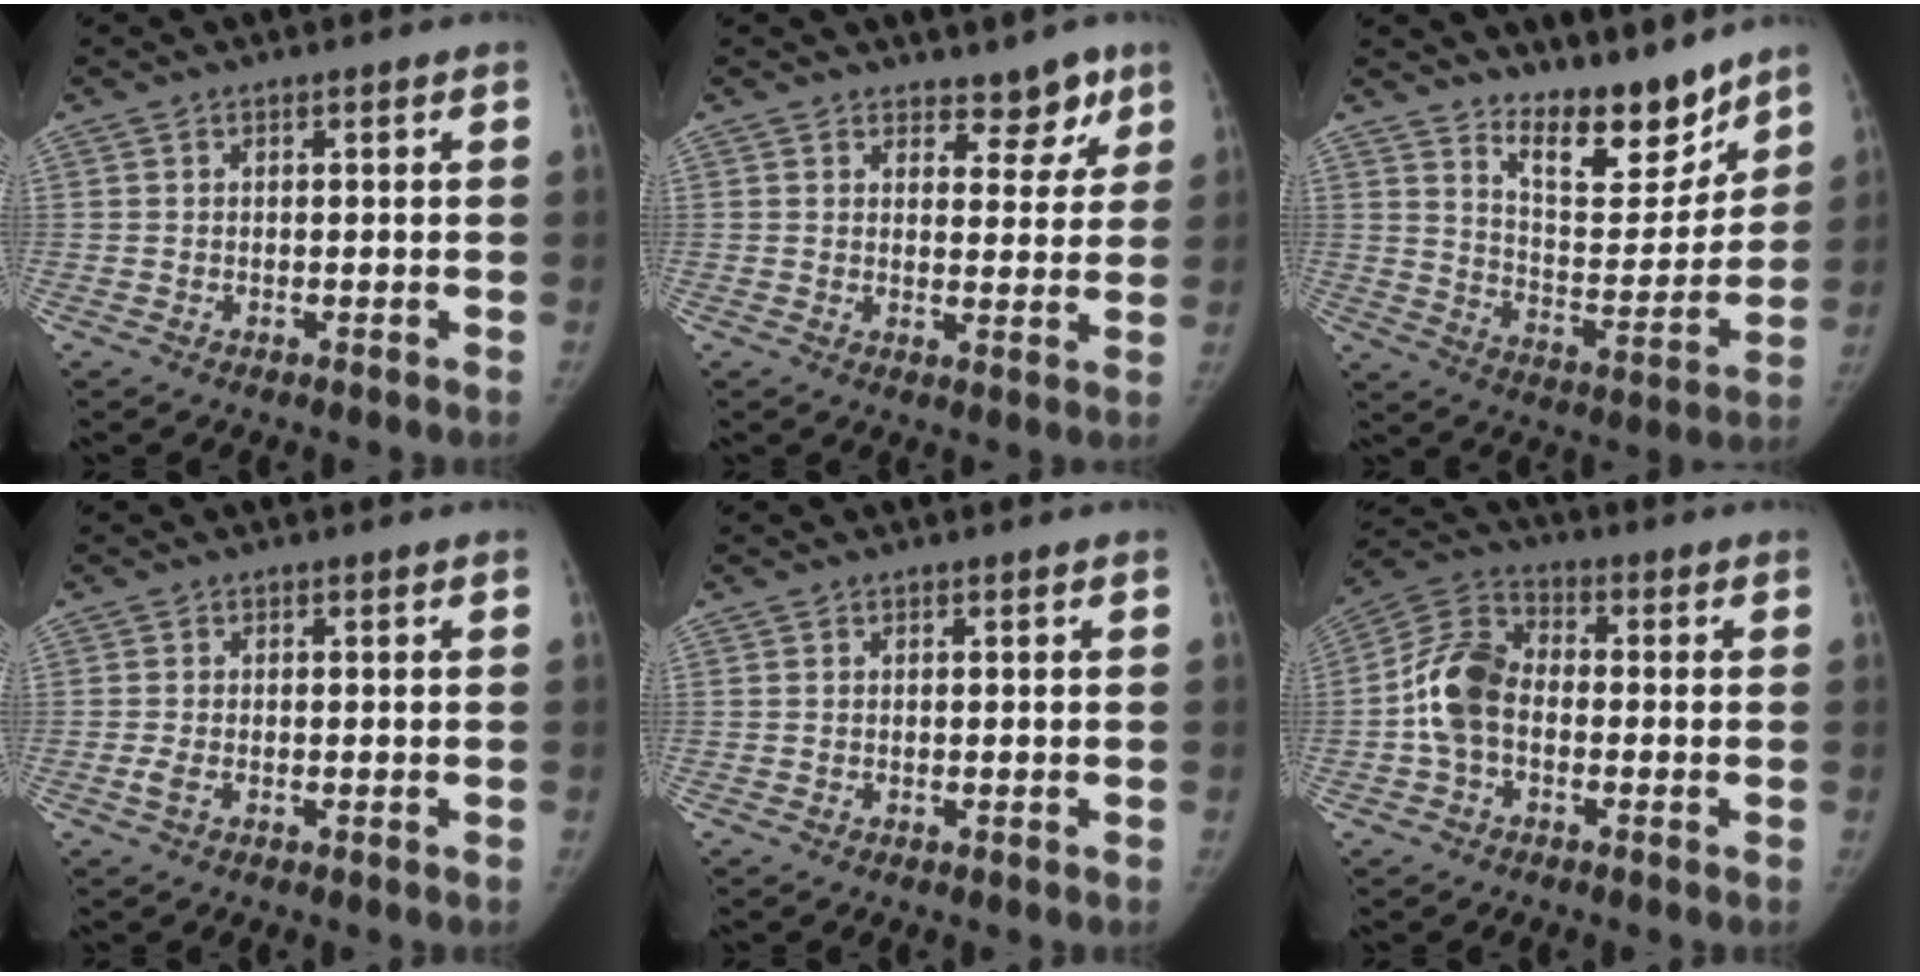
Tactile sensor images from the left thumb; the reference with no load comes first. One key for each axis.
{"total": 5.4, "fx": 4.1, "fy": 3.0, "fz": 1.9, "tx": 0.015, "ty": -0.025, "tz": 0.055}
{"total": 13.4, "fx": 11.2, "fy": 4.4, "fz": 5.9, "tx": -0.053, "ty": -0.095, "tz": 0.192}
{"total": 1.6, "fx": -0.6, "fy": 0.7, "fz": 1.3, "tx": -0.034, "ty": -0.002, "tz": -0.013}
{"total": 0.0}
{"total": 10.0, "fx": -1.5, "fy": 6.7, "fz": 7.2, "tx": -0.140, "ty": 0.031, "tz": -0.043}